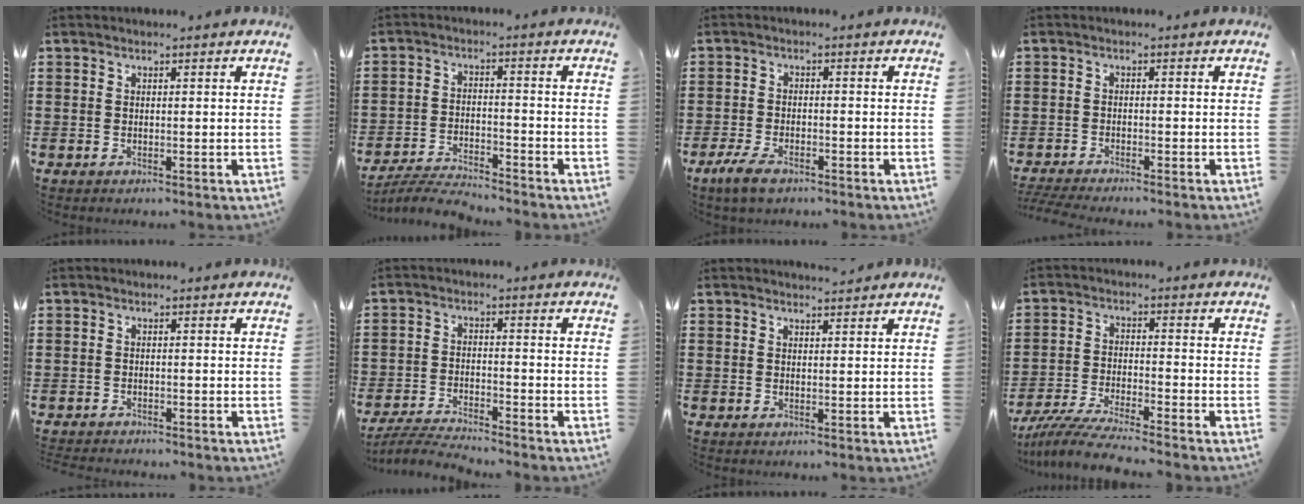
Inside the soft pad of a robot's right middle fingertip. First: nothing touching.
{"total": 4.9, "force": [-4.8, 0.3, 1.0], "torque": [-0.024, 0.001, -0.098]}
{"total": 3.5, "force": [-2.3, 1.5, 2.1], "torque": [-0.058, -0.001, -0.049]}
{"total": 2.3, "force": [-2.2, 0.0, 0.6], "torque": [-0.017, -0.002, -0.047]}
{"total": 1.2, "force": [-1.2, 0.1, 0.0], "torque": [-0.003, 0.002, -0.025]}
{"total": 4.4, "force": [-4.3, 0.2, 0.8], "torque": [-0.030, -0.003, -0.093]}
{"total": 1.5, "force": [1.4, 0.1, 0.2], "torque": [0.000, -0.002, 0.025]}
{"total": 6.4, "force": [-6.0, -0.1, 2.2], "torque": [-0.058, -0.017, -0.120]}